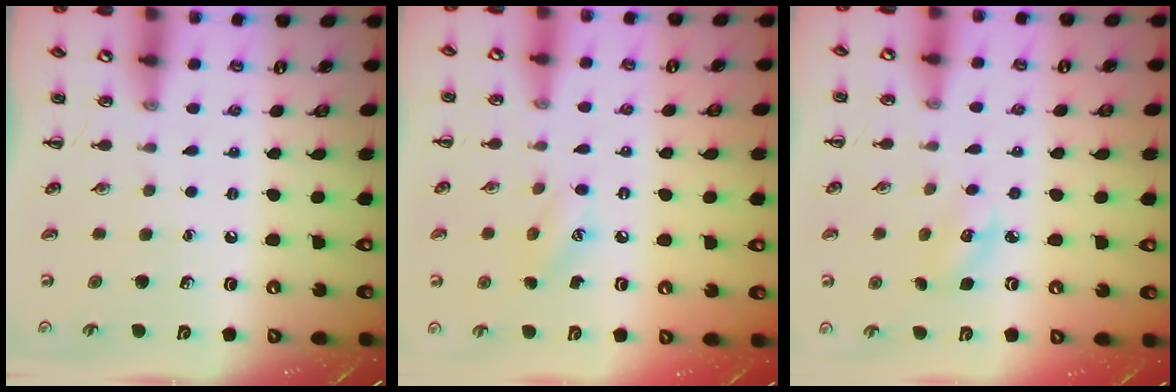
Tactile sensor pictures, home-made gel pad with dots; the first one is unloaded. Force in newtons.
{"total": 7.7, "press": 7.5, "slide": 2.0}
{"total": 4.1, "press": 4.0, "slide": 0.9}